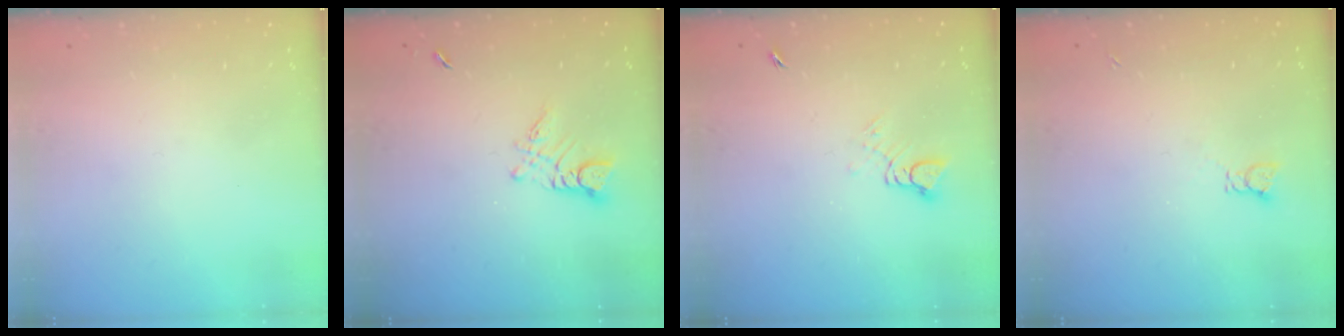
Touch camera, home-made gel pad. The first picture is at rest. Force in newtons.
{"total": 4.7, "press": 4.6, "slide": 0.4}
{"total": 3.4, "press": 3.4, "slide": 0.3}
{"total": 2.0, "press": 2.0, "slide": 0.3}